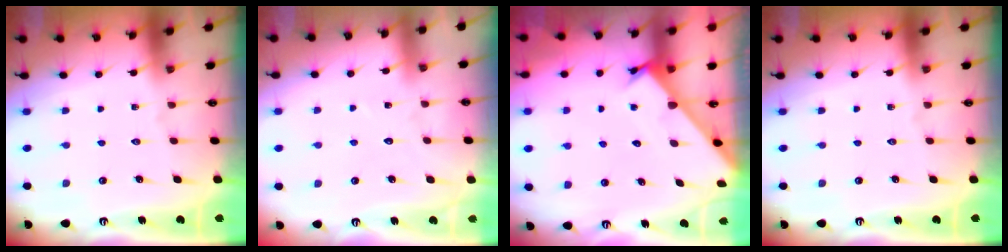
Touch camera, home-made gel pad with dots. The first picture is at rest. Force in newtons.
{"total": 4.8, "press": 4.8, "slide": 0.5}
{"total": 2.4, "press": 2.4, "slide": 0.3}
{"total": 0.0}